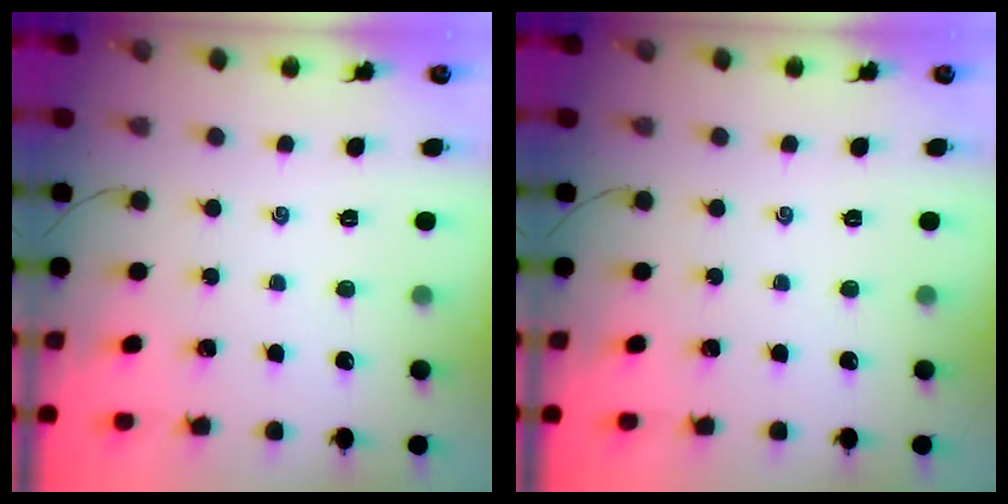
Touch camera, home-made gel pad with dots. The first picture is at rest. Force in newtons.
{"total": 0.0}